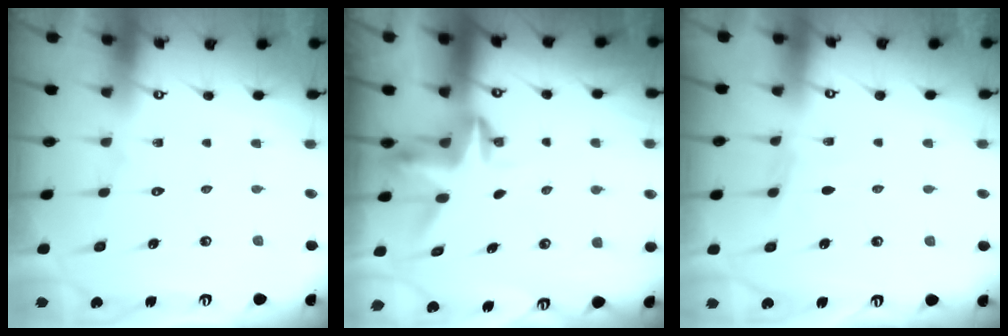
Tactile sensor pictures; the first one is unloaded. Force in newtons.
{"total": 3.4, "press": 3.4, "slide": 0.2}
{"total": 2.6, "press": 2.6, "slide": 0.3}